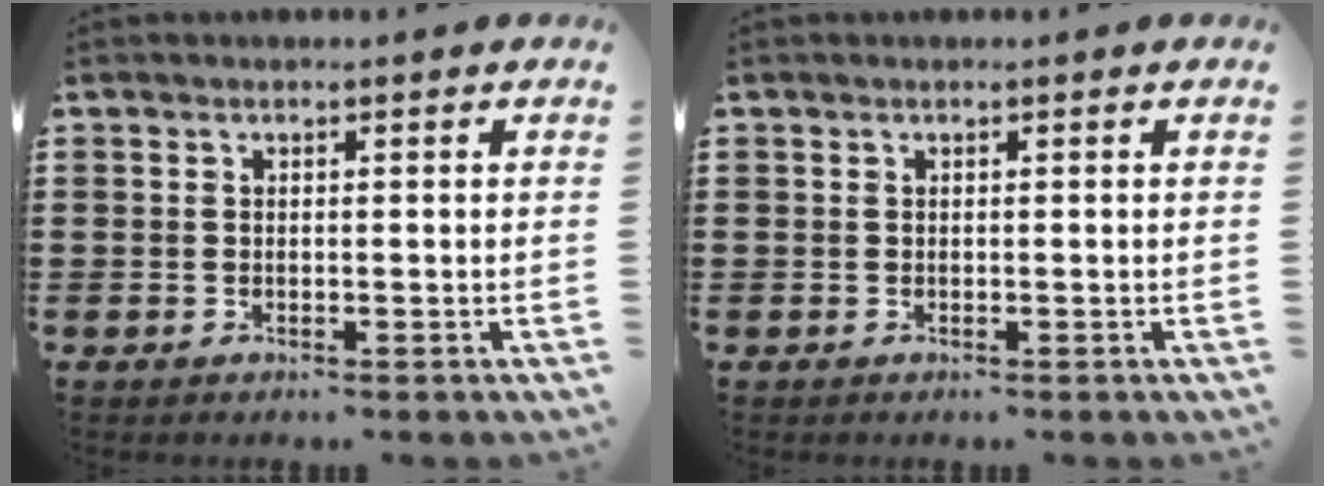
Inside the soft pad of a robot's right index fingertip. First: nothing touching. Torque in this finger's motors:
{"motor_torque": [-0.81, 1.33, 0.00, 0.01]}